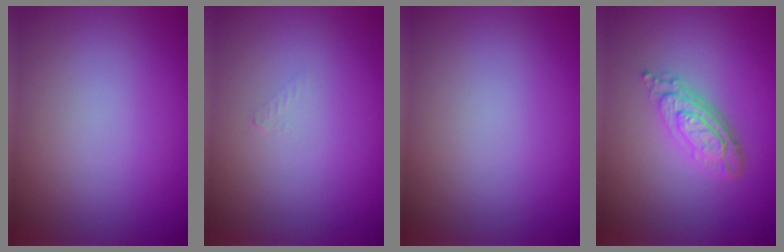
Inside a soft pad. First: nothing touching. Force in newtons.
{"total": 0.7, "press": 0.7, "slide": 0.1}
{"total": 0.0}
{"total": 4.4, "press": 3.1, "slide": 3.2}